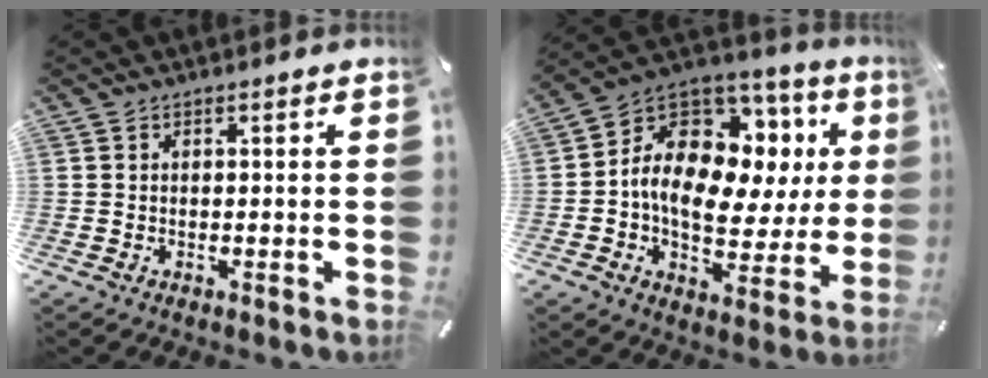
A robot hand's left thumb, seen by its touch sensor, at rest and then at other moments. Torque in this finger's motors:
{"motor_torque": [1.61, 3.39, 0.99, 0.07, 0.39]}